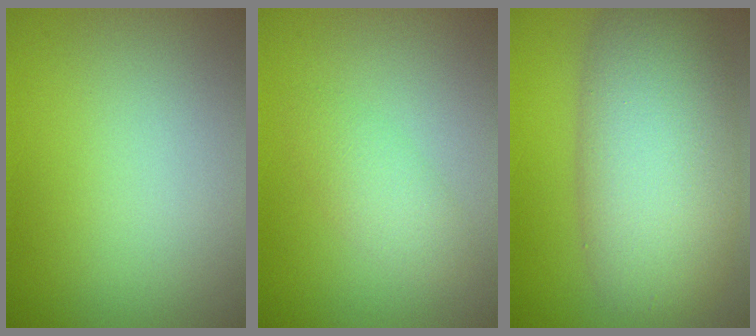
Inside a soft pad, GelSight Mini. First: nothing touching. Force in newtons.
{"total": 2.2, "press": 2.2, "slide": 0.1}
{"total": 9.6, "press": 9.6, "slide": 0.5}